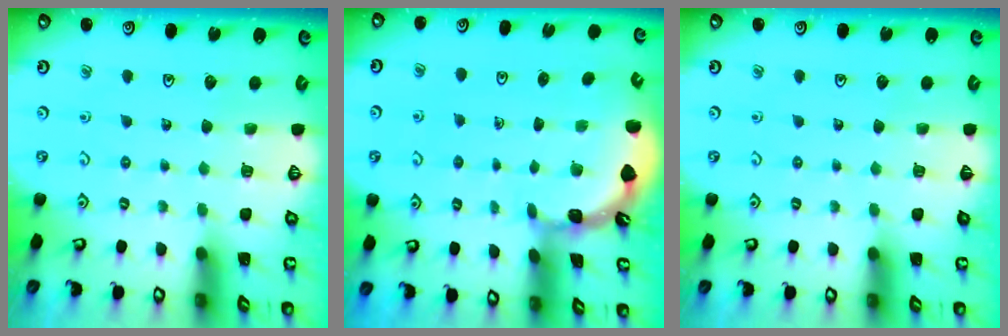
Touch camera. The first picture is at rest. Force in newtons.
{"total": 1.6, "press": 1.6, "slide": 0.3}
{"total": 0.0}